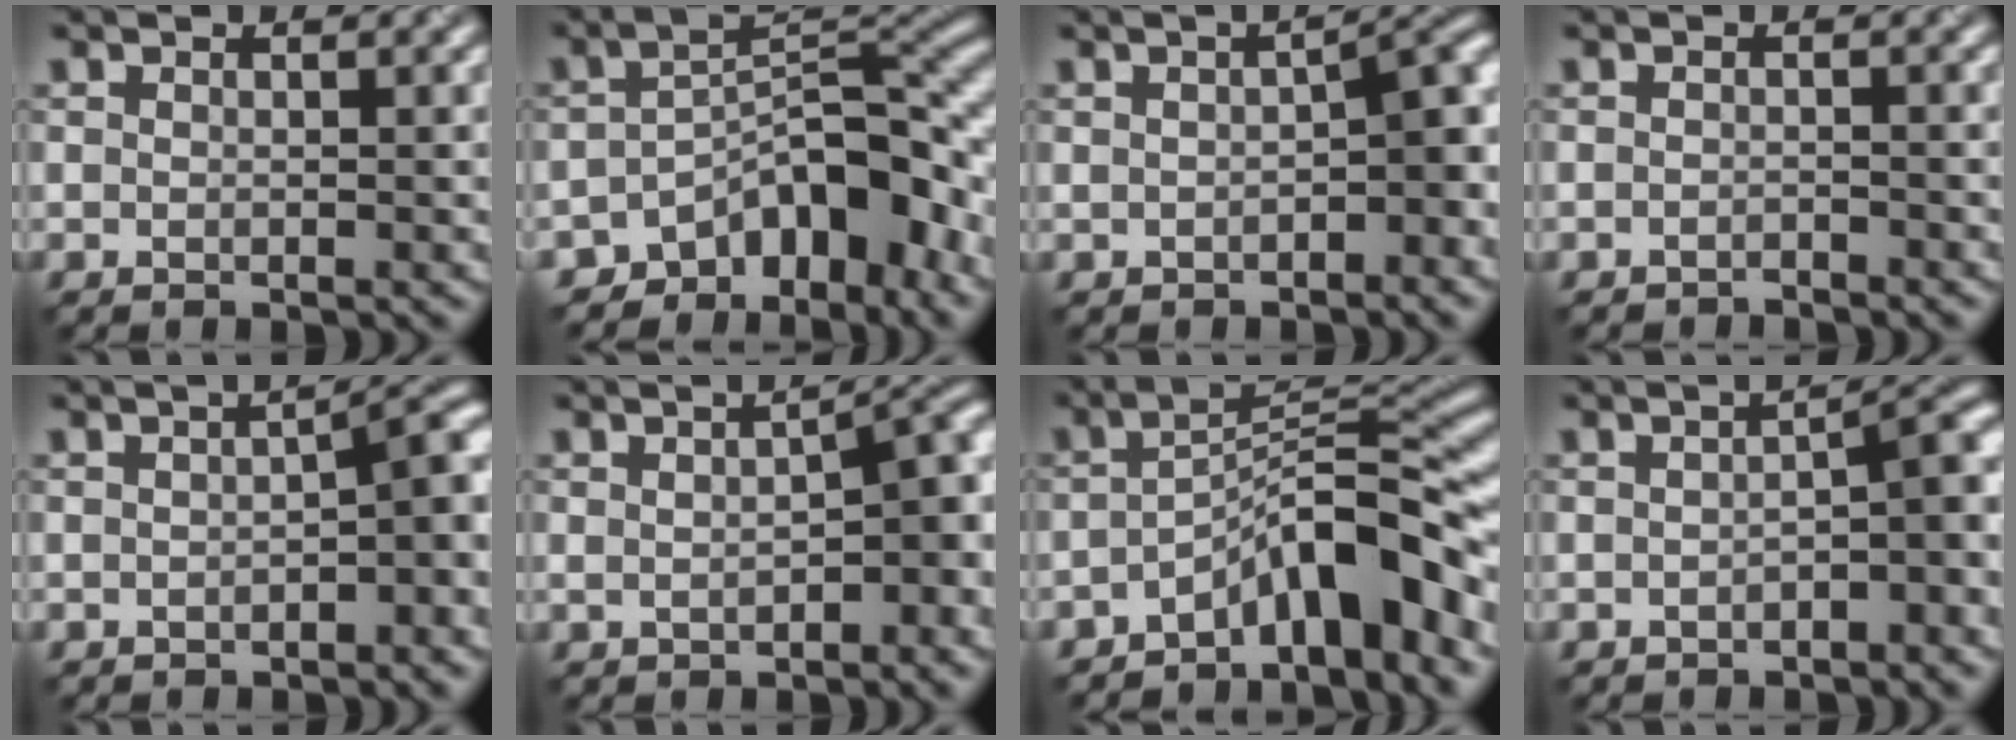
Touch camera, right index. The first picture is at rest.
{"total": 8.1, "force": [-5.5, 3.8, 4.6], "torque": [-0.035, 0.007, -0.097]}
{"total": 4.0, "force": [-1.1, 1.6, 3.5], "torque": [-0.039, 0.012, -0.019]}
{"total": 1.1, "force": [-1.1, 0.1, 0.0], "torque": [0.002, -0.001, -0.021]}
{"total": 4.0, "force": [-1.0, 1.2, 3.7], "torque": [-0.044, 0.013, -0.020]}
{"total": 5.5, "force": [-0.2, 2.2, 5.0], "torque": [-0.059, 0.004, -0.001]}
{"total": 7.7, "force": [-4.5, 2.2, 5.9], "torque": [-0.072, 0.012, -0.081]}
{"total": 3.9, "force": [-1.5, 1.1, 3.4], "torque": [-0.044, 0.013, -0.030]}